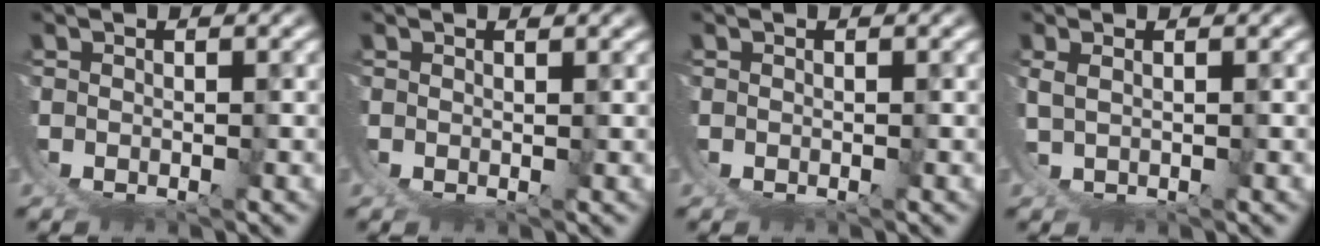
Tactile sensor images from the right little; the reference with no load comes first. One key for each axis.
{"total": 1.1, "fx": 0.9, "fy": -0.5, "fz": 0.2, "tx": 0.001, "ty": 0.002, "tz": 0.016}
{"total": 0.0}
{"total": 1.6, "fx": 1.0, "fy": -1.0, "fz": 0.8, "tx": -0.018, "ty": 0.001, "tz": 0.029}